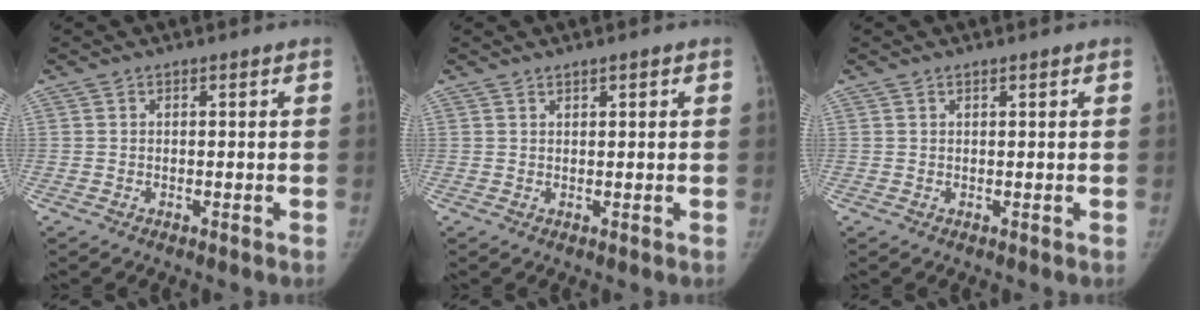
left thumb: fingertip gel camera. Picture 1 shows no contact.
{"total": 1.1, "force": [0.8, 0.3, 0.7], "torque": [-0.010, -0.003, 0.013]}
{"total": 0.5, "force": [0.4, 0.1, 0.3], "torque": [-0.006, -0.001, 0.007]}